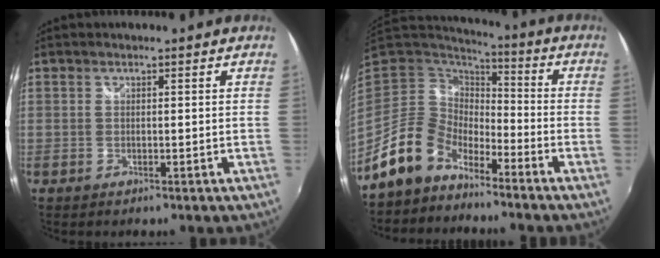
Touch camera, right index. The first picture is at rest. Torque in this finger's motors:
{"motor_torque": [-0.09, -0.34, -0.44, -0.21]}